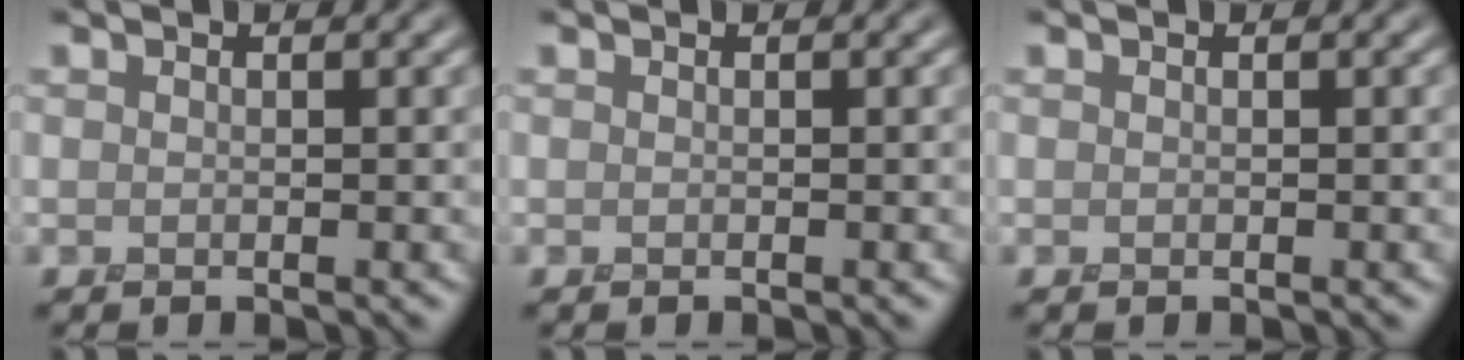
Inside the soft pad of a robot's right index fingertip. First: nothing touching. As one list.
[{"total": 0.0}, {"total": 0.0}]